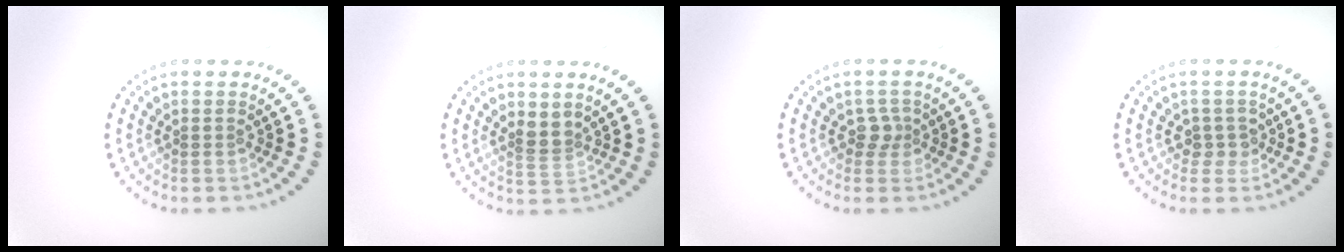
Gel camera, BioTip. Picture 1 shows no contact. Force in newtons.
{"total": 2.1, "press": 1.6, "slide": 1.4}
{"total": 1.7, "press": 1.2, "slide": 1.1}
{"total": 1.7, "press": 1.4, "slide": 0.8}